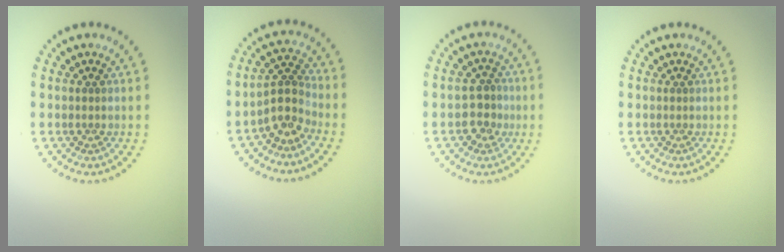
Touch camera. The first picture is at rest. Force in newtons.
{"total": 2.9, "press": 2.2, "slide": 1.9}
{"total": 2.6, "press": 2.4, "slide": 0.8}
{"total": 0.0}